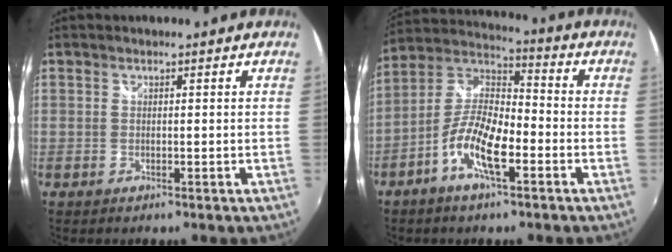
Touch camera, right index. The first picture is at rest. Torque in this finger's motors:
{"motor_torque": [1.09, -1.05, 0.37, 0.13]}